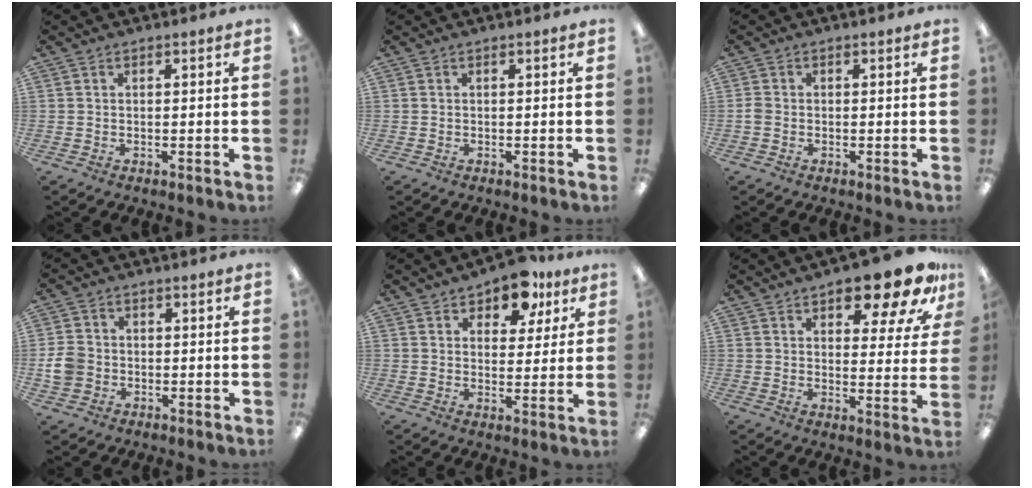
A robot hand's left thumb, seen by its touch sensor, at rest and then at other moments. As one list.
[{"total": 0.0}, {"total": 1.6, "force": [-0.4, 1.1, 1.0], "torque": [-0.018, 0.003, -0.007]}, {"total": 5.1, "force": [-0.8, 4.5, 2.3], "torque": [-0.054, 0.007, -0.015]}, {"total": 10.4, "force": [7.3, 5.5, 5.0], "torque": [-0.068, -0.032, 0.128]}, {"total": 14.9, "force": [10.6, 5.5, 9.0], "torque": [-0.112, -0.062, 0.172]}]